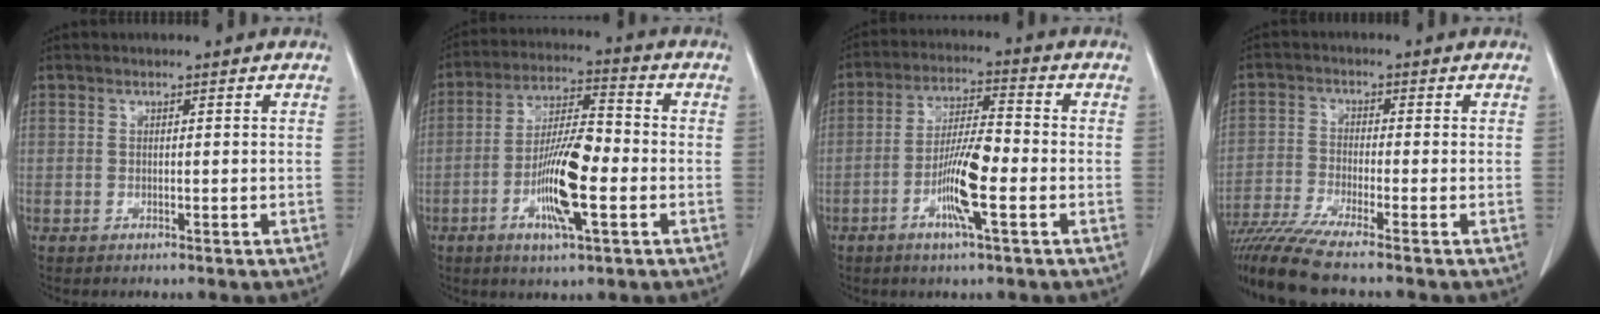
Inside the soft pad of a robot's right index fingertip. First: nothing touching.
{"total": 11.8, "force": [-3.3, 2.1, 11.1], "torque": [-0.207, 0.001, -0.059]}
{"total": 9.1, "force": [-2.9, 0.8, 8.6], "torque": [-0.161, 0.000, -0.057]}
{"total": 9.2, "force": [-7.8, -1.2, 4.8], "torque": [-0.085, -0.026, -0.139]}